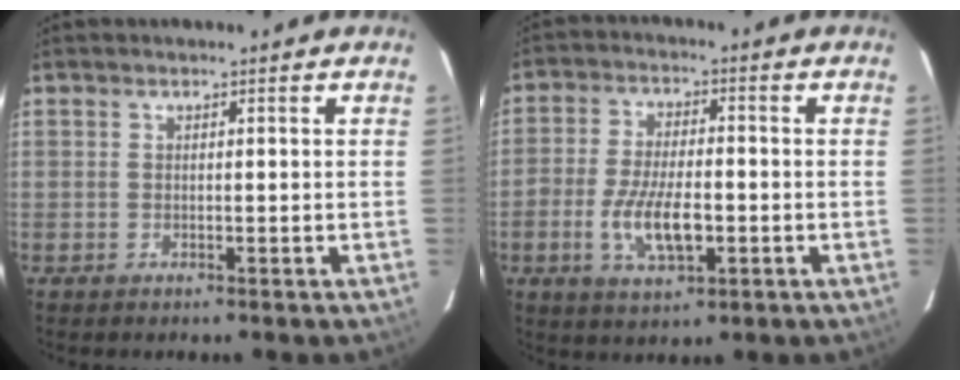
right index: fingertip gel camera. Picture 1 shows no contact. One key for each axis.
{"total": 9.7, "fx": -2.9, "fy": 4.0, "fz": 8.4, "tx": -0.172, "ty": -0.006, "tz": -0.052}